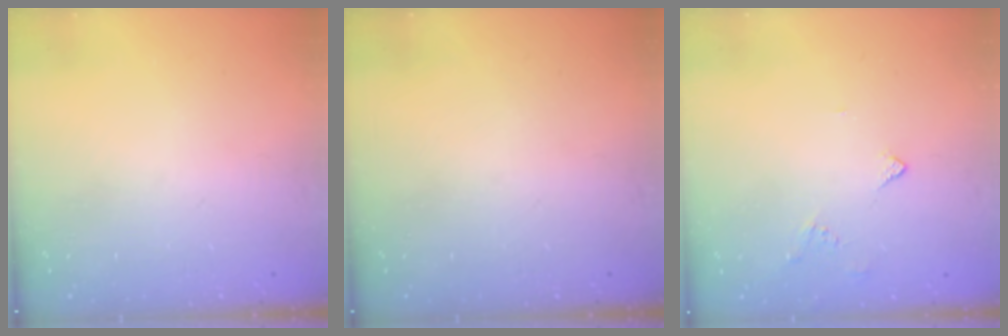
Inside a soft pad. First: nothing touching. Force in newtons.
{"total": 0.0}
{"total": 3.9, "press": 3.8, "slide": 0.7}